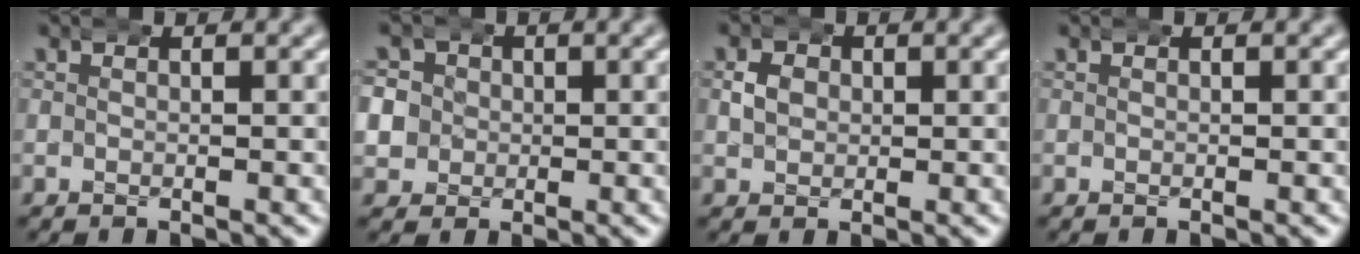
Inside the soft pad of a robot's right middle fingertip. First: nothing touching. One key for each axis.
{"total": 4.3, "fx": 0.5, "fy": 4.1, "fz": 1.0, "tx": -0.032, "ty": -0.004, "tz": 0.005}
{"total": 0.6, "fx": 0.3, "fy": 0.5, "fz": -0.1, "tx": 0.006, "ty": 0.001, "tz": 0.009}
{"total": 0.0}